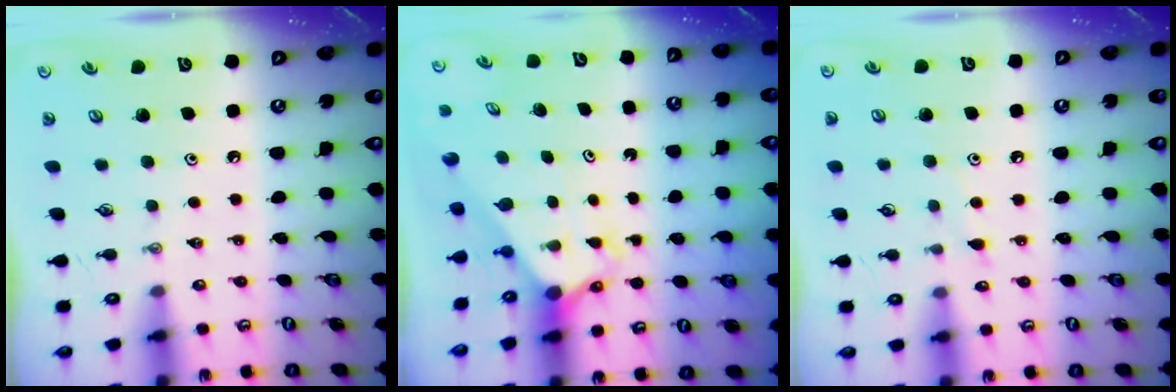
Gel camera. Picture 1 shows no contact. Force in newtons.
{"total": 2.7, "press": 2.7, "slide": 0.2}
{"total": 5.1, "press": 5.0, "slide": 0.6}